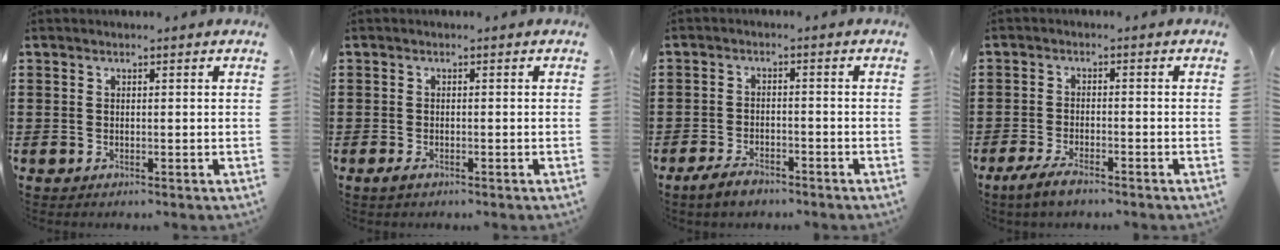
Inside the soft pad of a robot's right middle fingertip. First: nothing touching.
{"total": 1.2, "force": [-0.7, 0.6, 0.7], "torque": [-0.014, 0.001, -0.015]}
{"total": 3.3, "force": [-2.7, 1.3, 1.5], "torque": [-0.033, 0.006, -0.054]}
{"total": 3.4, "force": [-2.6, 1.0, 2.0], "torque": [-0.048, 0.002, -0.052]}